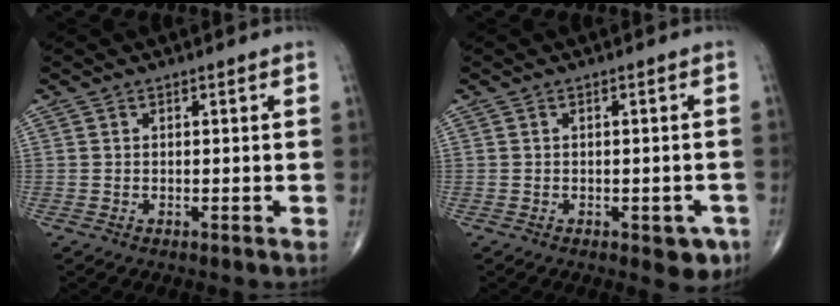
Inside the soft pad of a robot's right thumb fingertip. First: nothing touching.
{"total": 5.1, "force": [-2.2, 2.4, 4.0], "torque": [-0.026, 0.004, -0.022]}